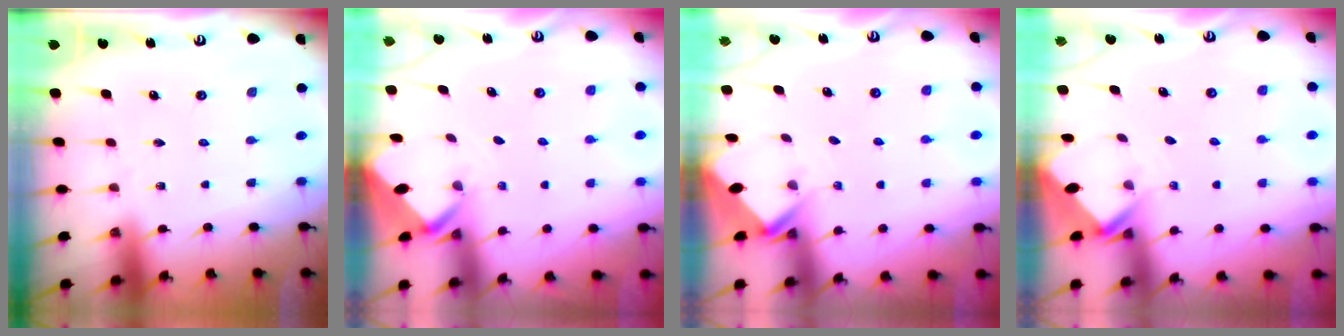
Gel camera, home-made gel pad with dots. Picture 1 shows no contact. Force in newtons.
{"total": 2.4, "press": 2.4, "slide": 0.2}
{"total": 2.9, "press": 2.9, "slide": 0.2}
{"total": 2.6, "press": 2.6, "slide": 0.2}